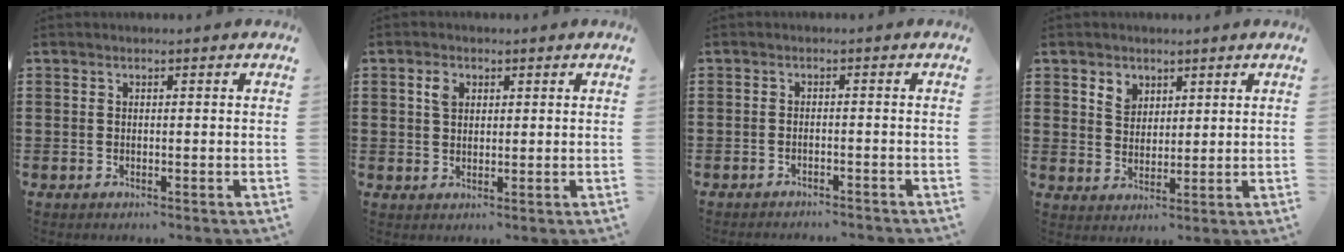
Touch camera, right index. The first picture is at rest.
{"total": 2.5, "force": [1.0, 1.8, 1.5], "torque": [-0.028, 0.004, 0.016]}
{"total": 1.4, "force": [-1.4, 0.0, 0.2], "torque": [-0.009, 0.000, -0.027]}
{"total": 3.6, "force": [2.3, 2.6, 0.7], "torque": [-0.026, 0.011, 0.044]}